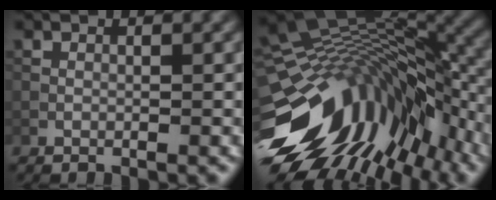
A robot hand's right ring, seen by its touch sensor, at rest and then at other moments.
{"total": 15.9, "force": [-5.2, 8.8, 12.2], "torque": [-0.223, 0.007, -0.104]}